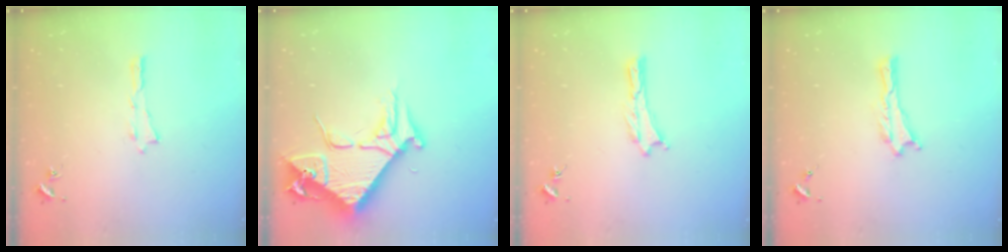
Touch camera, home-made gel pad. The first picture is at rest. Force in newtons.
{"total": 9.8, "press": 9.8, "slide": 1.1}
{"total": 0.0}
{"total": 0.0}